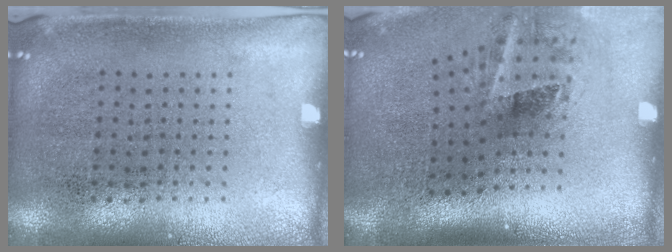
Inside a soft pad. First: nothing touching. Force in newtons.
{"total": 2.0, "press": 1.2, "slide": 1.6}